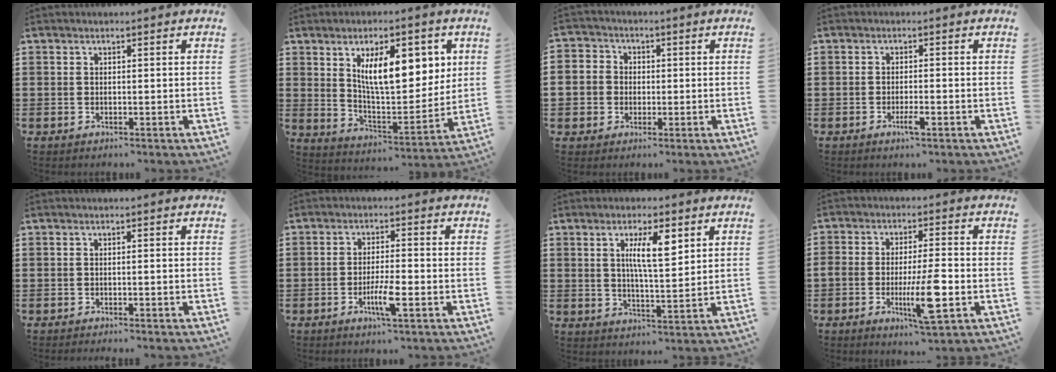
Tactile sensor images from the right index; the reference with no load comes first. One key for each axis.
{"total": 12.0, "fx": 4.7, "fy": 5.0, "fz": 9.8, "tx": -0.159, "ty": -0.007, "tz": 0.078}
{"total": 4.5, "fx": -0.7, "fy": 4.4, "fz": 0.6, "tx": -0.037, "ty": 0.010, "tz": -0.020}
{"total": 2.6, "fx": -1.3, "fy": 0.3, "fz": 2.2, "tx": -0.044, "ty": -0.004, "tz": -0.025}
{"total": 0.8, "fx": -0.7, "fy": -0.2, "fz": 0.2, "tx": -0.003, "ty": -0.002, "tz": -0.015}
{"total": 4.9, "fx": -2.1, "fy": 0.7, "fz": 4.4, "tx": -0.086, "ty": -0.006, "tz": -0.040}
{"total": 6.6, "fx": 2.6, "fy": 1.7, "fz": 5.9, "tx": -0.114, "ty": 0.004, "tz": 0.040}
{"total": 9.5, "fx": -3.0, "fy": 1.8, "fz": 8.9, "tx": -0.160, "ty": -0.007, "tz": -0.052}